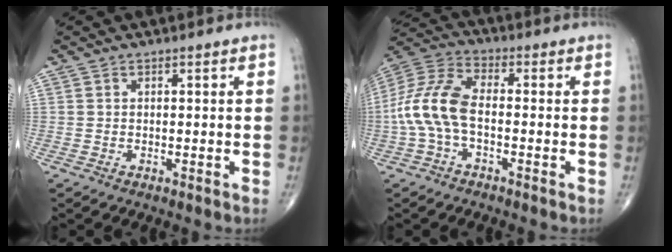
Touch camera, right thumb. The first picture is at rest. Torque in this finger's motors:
{"motor_torque": [-0.07, 1.02, 1.16, -0.41, 0.14]}